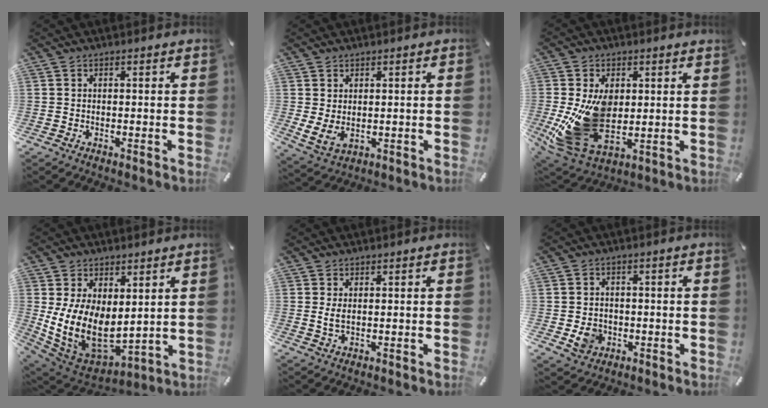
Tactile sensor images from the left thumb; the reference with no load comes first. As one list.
[{"total": 3.9, "force": [0.8, 3.0, 2.4], "torque": [-0.050, -0.007, 0.015]}, {"total": 15.8, "force": [1.2, 10.7, 11.5], "torque": [-0.238, -0.023, 0.027]}, {"total": 12.5, "force": [1.3, 9.1, 8.5], "torque": [-0.177, -0.041, 0.033]}, {"total": 2.2, "force": [0.5, 0.9, 2.0], "torque": [-0.040, 0.003, 0.008]}, {"total": 5.2, "force": [-1.2, 4.7, 1.8], "torque": [-0.020, -0.002, -0.023]}]